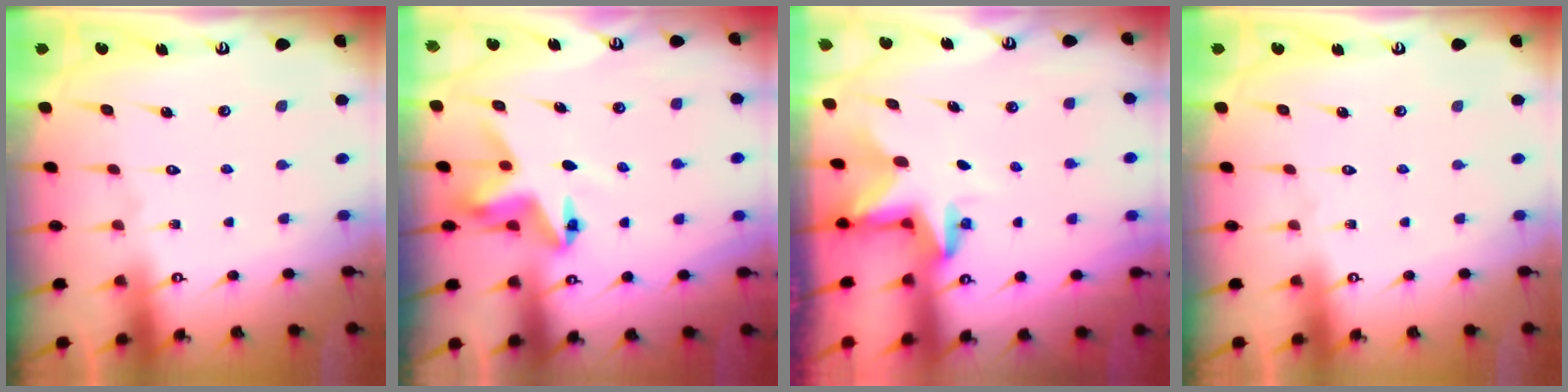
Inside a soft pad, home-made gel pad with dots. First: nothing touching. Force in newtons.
{"total": 5.1, "press": 5.1, "slide": 0.4}
{"total": 3.0, "press": 3.0, "slide": 0.1}
{"total": 0.0}